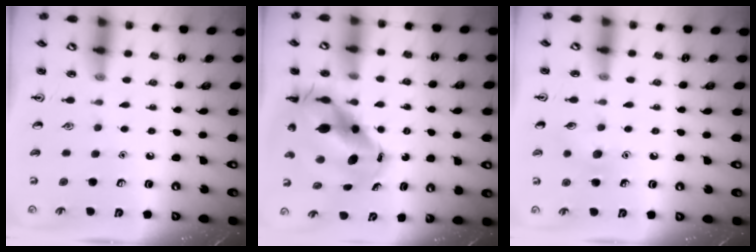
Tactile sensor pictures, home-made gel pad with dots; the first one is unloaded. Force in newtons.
{"total": 12.4, "press": 11.9, "slide": 3.4}
{"total": 6.3, "press": 6.0, "slide": 1.9}